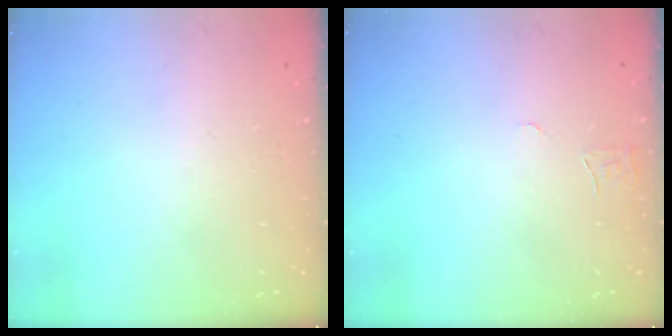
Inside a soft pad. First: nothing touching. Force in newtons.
{"total": 3.9, "press": 3.9, "slide": 0.3}